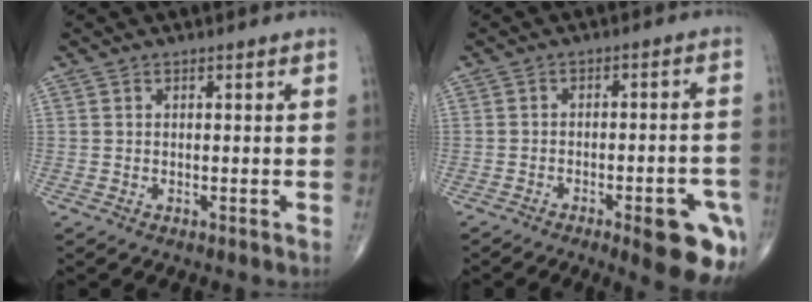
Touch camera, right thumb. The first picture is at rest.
{"total": 12.7, "force": [-6.4, 3.5, 10.4], "torque": [-0.085, 0.029, -0.073]}